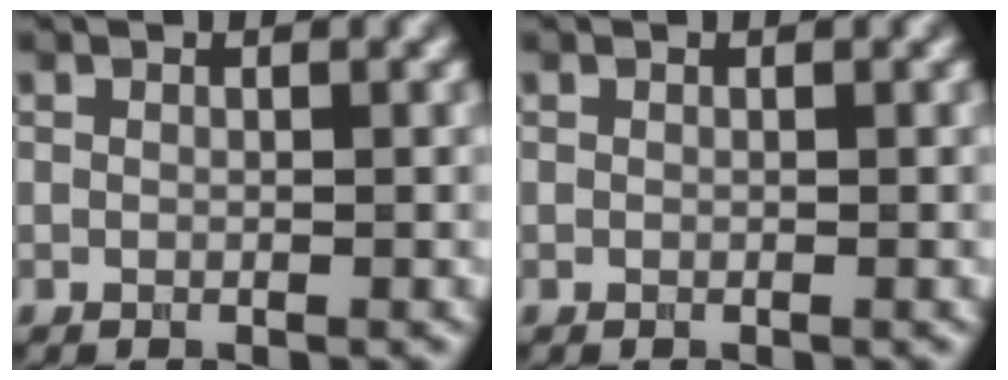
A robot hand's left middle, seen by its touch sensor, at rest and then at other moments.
{"total": 0.0}